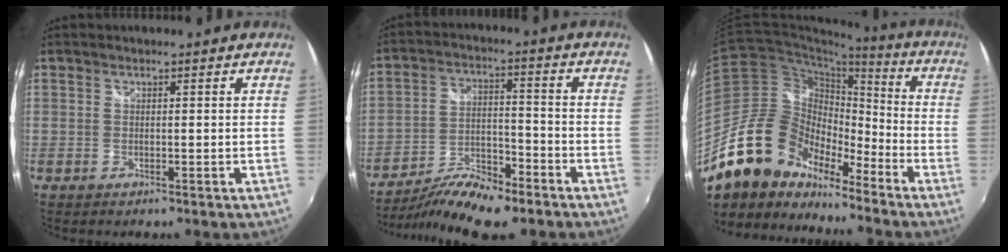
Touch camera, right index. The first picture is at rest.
{"total": 12.9, "force": [-10.3, 3.4, 7.0], "torque": [-0.150, -0.015, -0.187]}
{"total": 17.8, "force": [-13.9, 9.1, 6.4], "torque": [-0.126, 0.025, -0.264]}